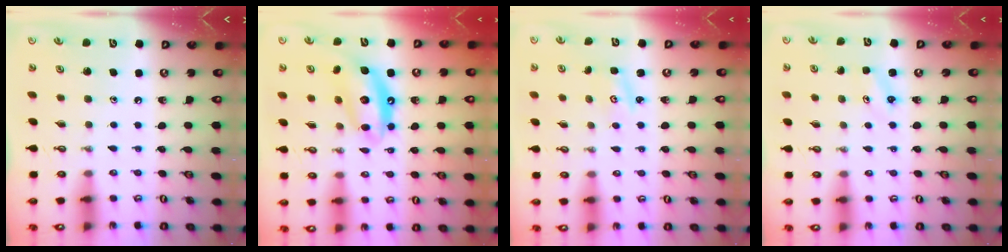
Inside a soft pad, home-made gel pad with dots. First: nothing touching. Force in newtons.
{"total": 12.4, "press": 12.4, "slide": 1.0}
{"total": 2.5, "press": 2.5, "slide": 0.4}
{"total": 2.9, "press": 2.9, "slide": 0.3}